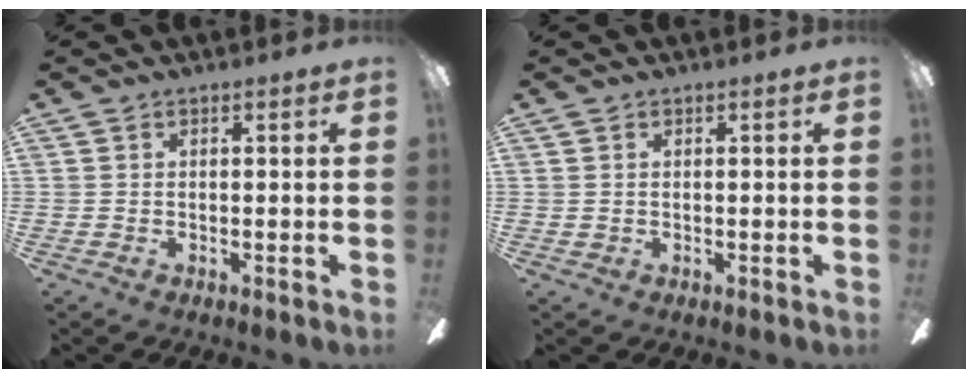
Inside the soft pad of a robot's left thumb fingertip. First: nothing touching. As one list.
[{"total": 0.6, "force": [0.3, 0.5, 0.1], "torque": [-0.003, 0.004, 0.005]}]